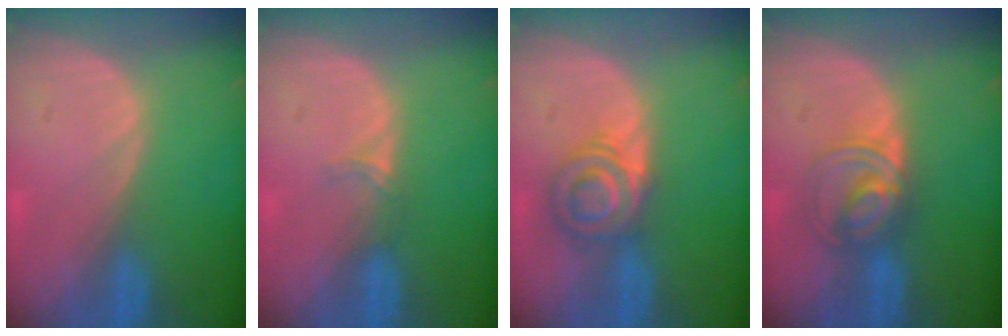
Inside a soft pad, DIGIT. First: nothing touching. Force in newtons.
{"total": 1.6, "press": 1.3, "slide": 1.1}
{"total": 5.8, "press": 5.7, "slide": 1.1}
{"total": 5.5, "press": 5.5, "slide": 0.6}